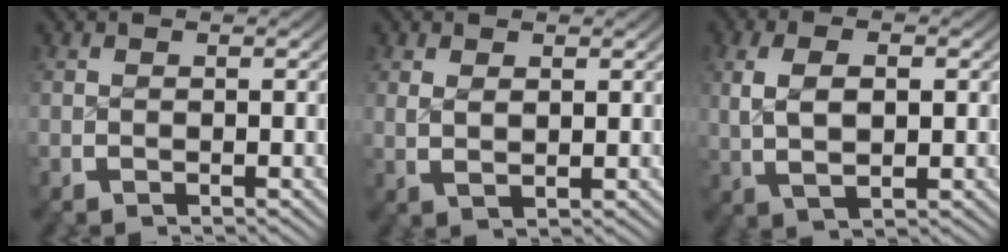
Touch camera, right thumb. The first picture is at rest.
{"total": 1.6, "force": [1.0, 0.5, 1.1], "torque": [-0.022, -0.005, 0.028]}
{"total": 5.0, "force": [0.8, 2.9, 4.0], "torque": [-0.080, -0.004, 0.024]}